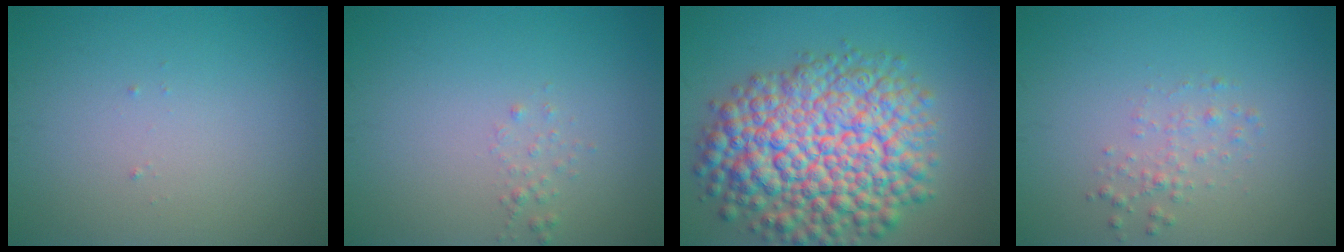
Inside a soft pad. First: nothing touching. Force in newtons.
{"total": 0.7, "press": 0.7, "slide": 0.1}
{"total": 12.7, "press": 12.7, "slide": 0.5}
{"total": 1.4, "press": 1.4, "slide": 0.0}